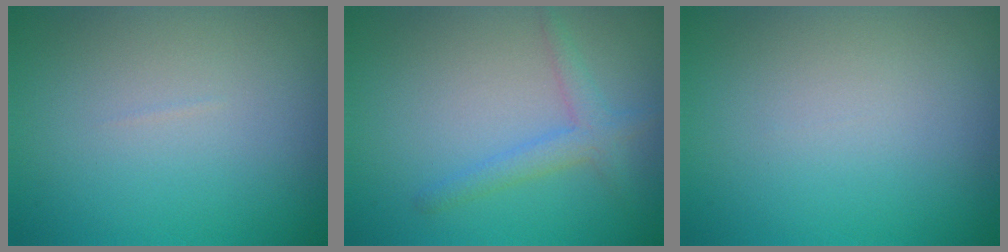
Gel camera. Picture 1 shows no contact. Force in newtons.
{"total": 2.2, "press": 2.2, "slide": 0.1}
{"total": 0.0}